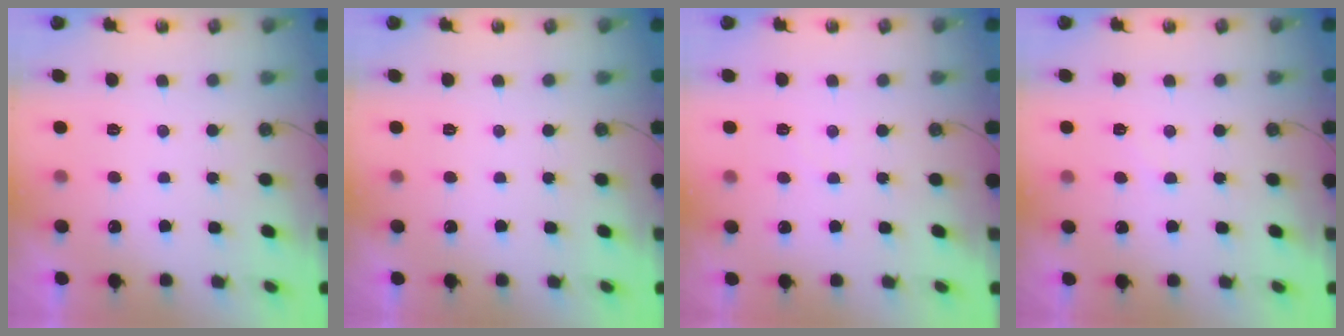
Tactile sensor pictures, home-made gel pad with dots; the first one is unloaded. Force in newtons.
{"total": 0.0}
{"total": 1.9, "press": 1.9, "slide": 0.3}
{"total": 3.1, "press": 3.1, "slide": 0.4}